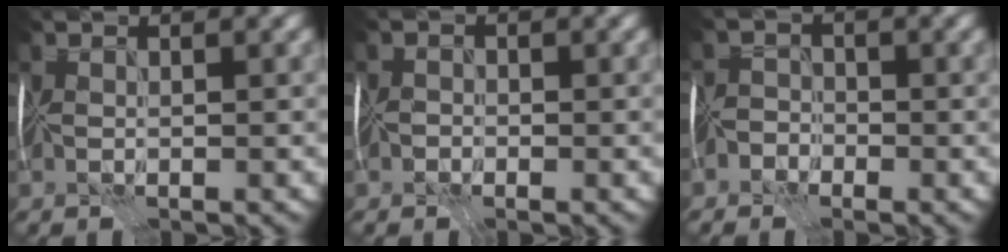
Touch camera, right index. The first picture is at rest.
{"total": 1.4, "force": [-1.2, 0.7, -0.3], "torque": [0.030, 0.007, -0.026]}
{"total": 2.5, "force": [-2.3, 0.9, -0.6], "torque": [0.039, 0.005, -0.047]}